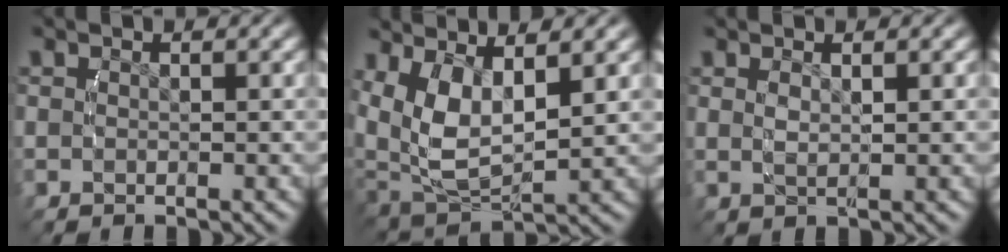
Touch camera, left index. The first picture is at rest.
{"total": 7.7, "force": [1.2, 5.4, 5.3], "torque": [-0.133, -0.029, 0.033]}
{"total": 1.5, "force": [0.8, 0.1, 1.2], "torque": [-0.020, 0.003, 0.016]}